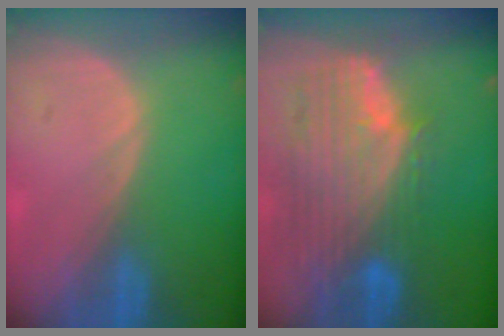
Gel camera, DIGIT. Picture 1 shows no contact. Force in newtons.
{"total": 11.8, "press": 10.0, "slide": 6.2}